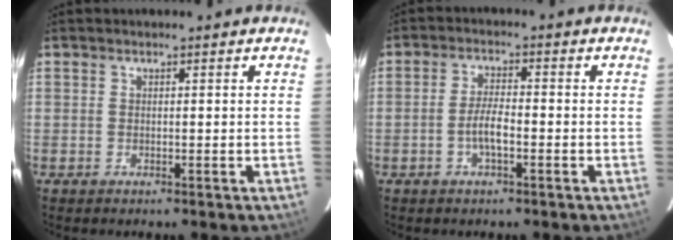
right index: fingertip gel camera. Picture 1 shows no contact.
{"total": 4.2, "force": [-1.6, 1.1, 3.7], "torque": [-0.078, 0.005, -0.030]}